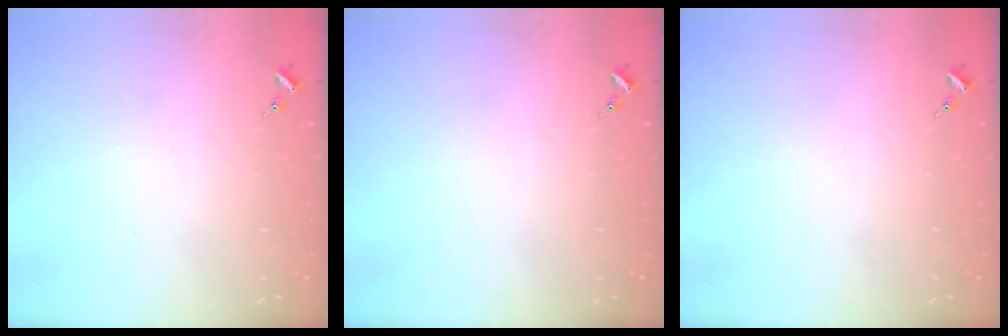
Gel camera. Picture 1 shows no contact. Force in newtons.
{"total": 0.0}
{"total": 0.0}